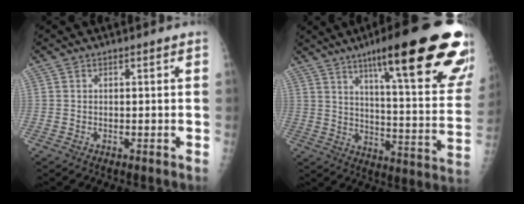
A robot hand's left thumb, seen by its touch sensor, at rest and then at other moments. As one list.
[{"total": 29.4, "force": [17.5, 4.8, 23.1], "torque": [-0.264, -0.049, 0.249]}]